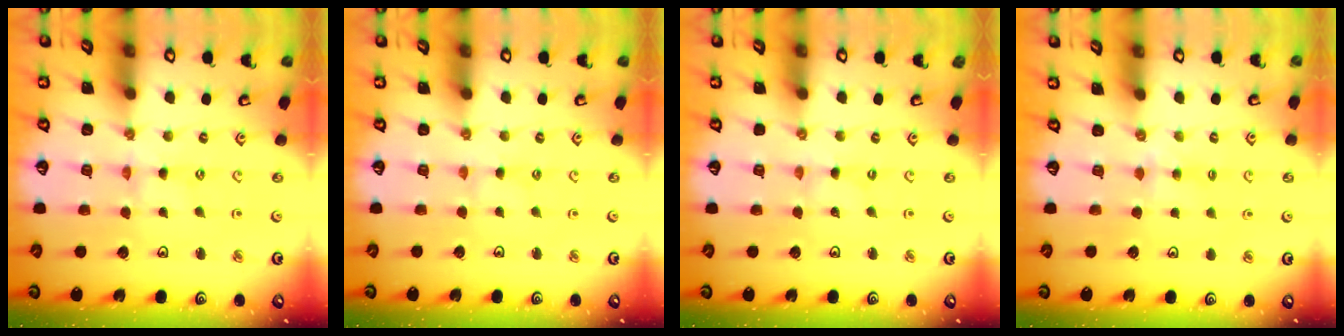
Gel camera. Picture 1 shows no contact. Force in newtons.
{"total": 1.0, "press": 1.0, "slide": 0.3}
{"total": 0.0}
{"total": 3.7, "press": 3.7, "slide": 0.5}